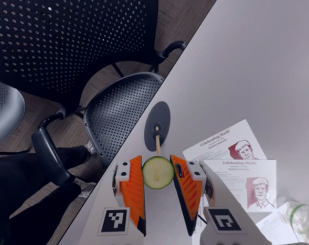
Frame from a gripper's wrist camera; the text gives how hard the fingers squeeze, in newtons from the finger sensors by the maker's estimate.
{"total": 9.6, "left": 9.8, "right": 9.4}